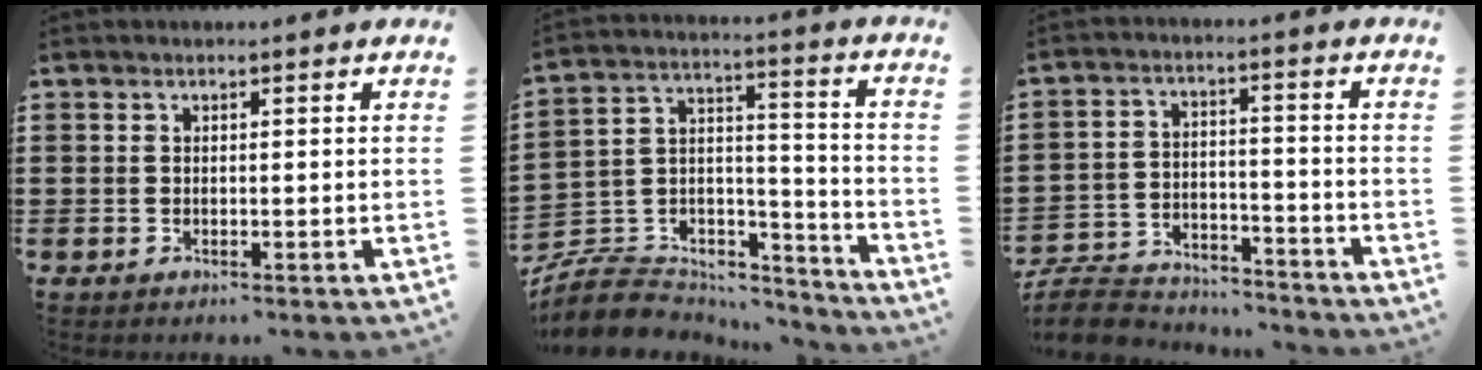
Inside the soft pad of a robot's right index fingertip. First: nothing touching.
{"total": 7.2, "force": [-6.0, 3.7, 1.3], "torque": [-0.039, -0.001, -0.116]}
{"total": 8.3, "force": [-7.9, 1.7, 1.6], "torque": [-0.041, 0.016, -0.157]}